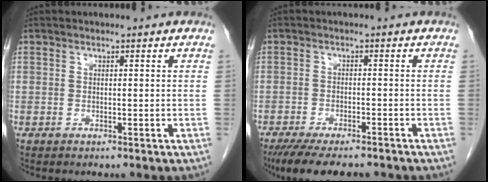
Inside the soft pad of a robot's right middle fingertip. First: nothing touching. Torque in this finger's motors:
{"motor_torque": [1.11, -1.03, 0.41, 0.12]}